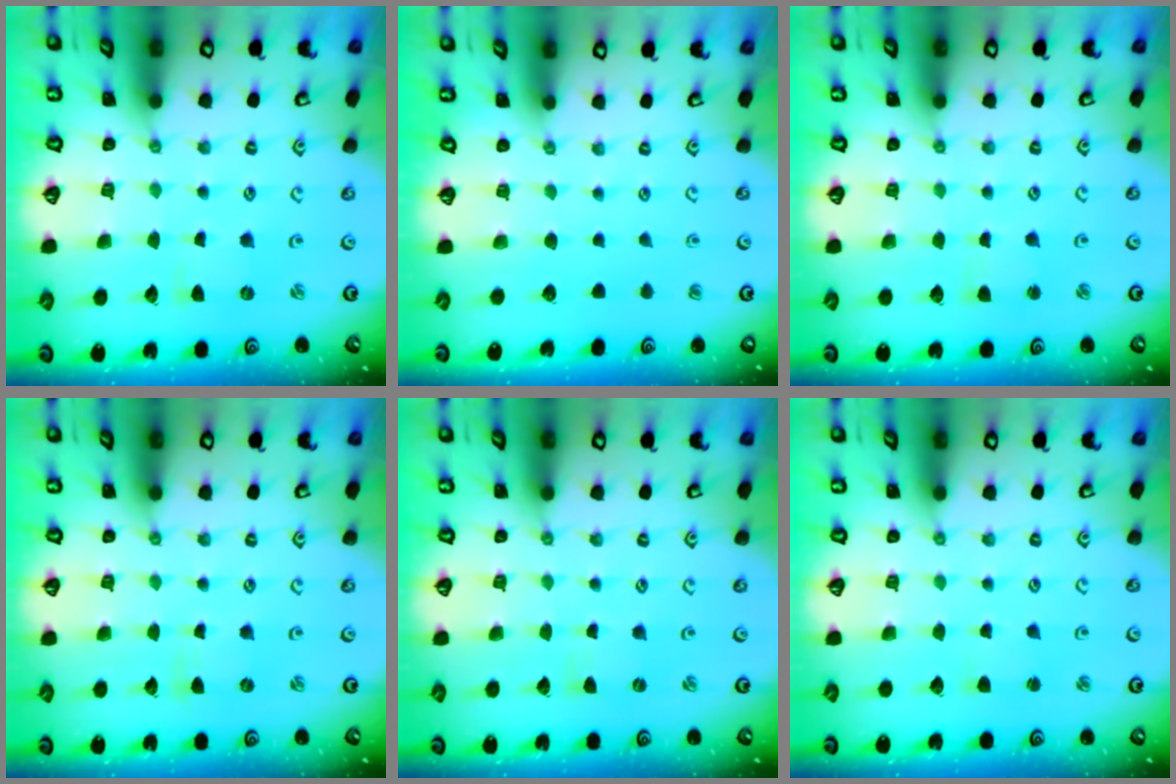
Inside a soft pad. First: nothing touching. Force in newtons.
{"total": 0.0}
{"total": 2.1, "press": 2.0, "slide": 0.3}
{"total": 0.0}
{"total": 0.0}
{"total": 2.6, "press": 2.6, "slide": 0.3}